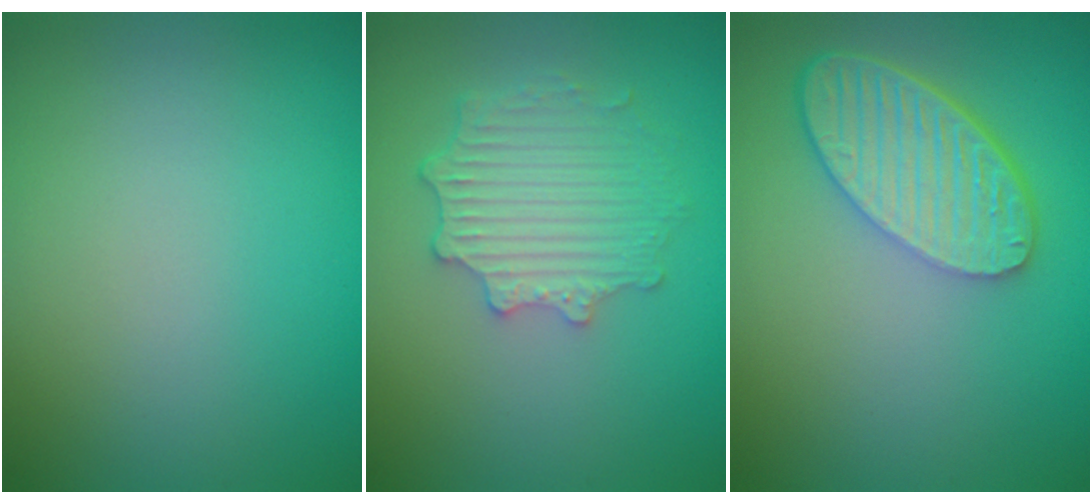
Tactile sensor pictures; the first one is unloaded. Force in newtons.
{"total": 4.0, "press": 3.3, "slide": 2.3}
{"total": 5.8, "press": 4.5, "slide": 3.6}